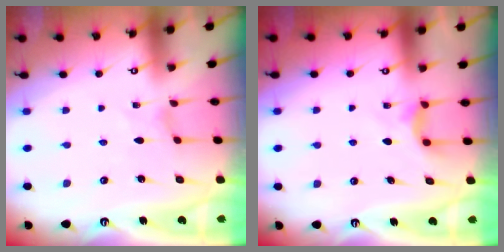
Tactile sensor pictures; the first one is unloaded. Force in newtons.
{"total": 3.2, "press": 3.2, "slide": 0.4}